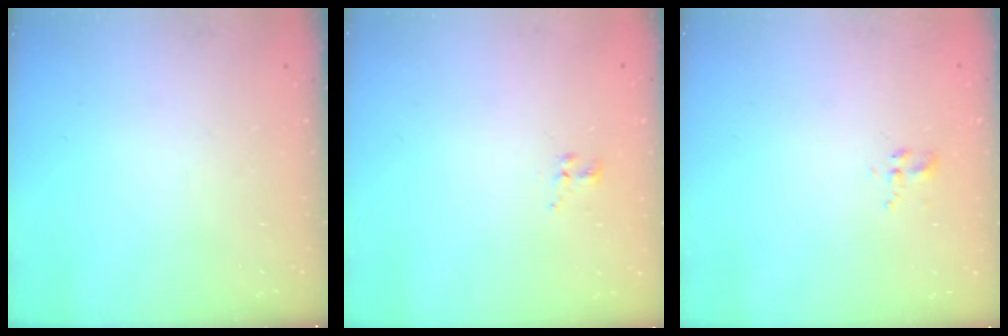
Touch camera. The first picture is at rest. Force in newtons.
{"total": 2.8, "press": 2.5, "slide": 1.3}
{"total": 2.3, "press": 2.0, "slide": 1.1}